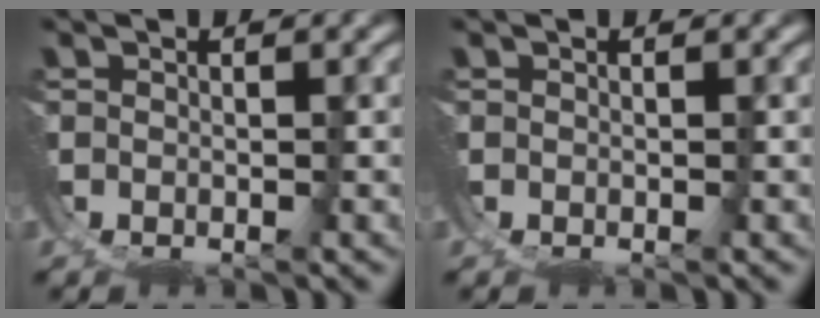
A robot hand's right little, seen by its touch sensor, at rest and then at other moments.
{"total": 0.0}